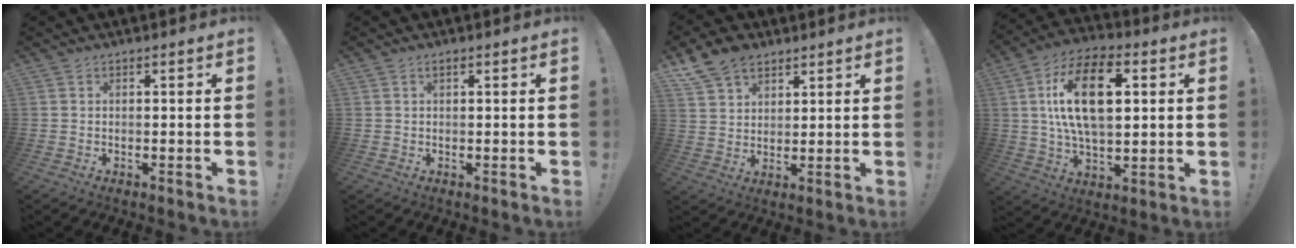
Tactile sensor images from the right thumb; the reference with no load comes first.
{"total": 0.8, "force": [0.4, 0.3, 0.6], "torque": [-0.011, 0.001, 0.008]}
{"total": 10.2, "force": [7.1, 6.4, 3.6], "torque": [-0.063, -0.035, 0.141]}
{"total": 19.5, "force": [4.1, 10.5, 16.0], "torque": [-0.283, 0.004, 0.058]}